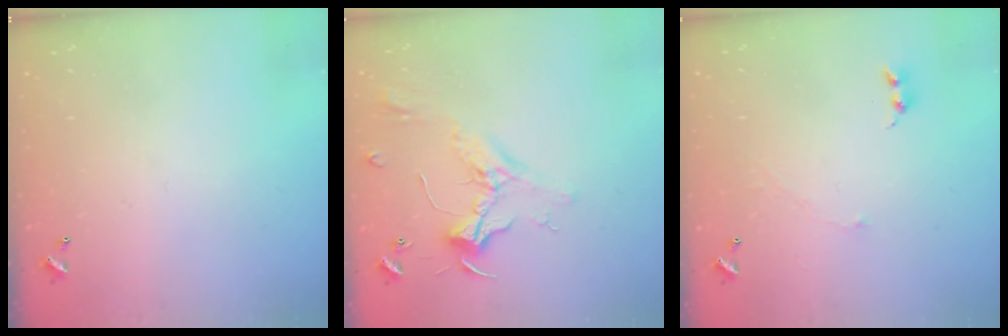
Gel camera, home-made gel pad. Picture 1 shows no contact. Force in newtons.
{"total": 2.3, "press": 2.1, "slide": 0.9}
{"total": 2.0, "press": 1.9, "slide": 0.7}